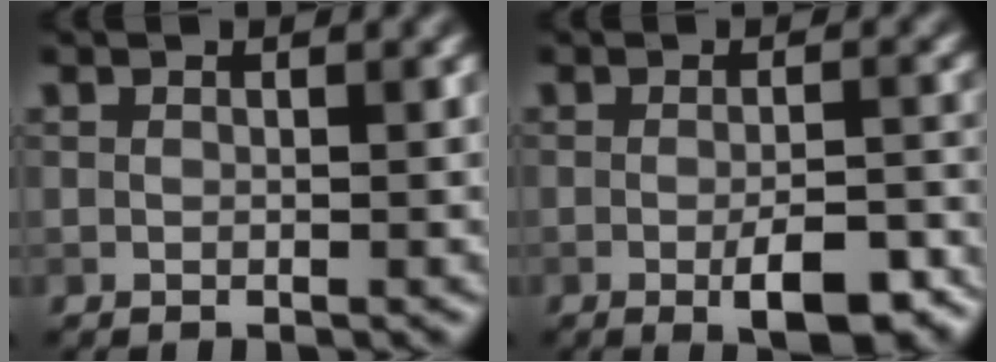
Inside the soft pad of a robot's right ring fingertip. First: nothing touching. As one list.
[{"total": 5.3, "force": [-2.3, 1.4, 4.6], "torque": [-0.074, -0.008, -0.030]}]